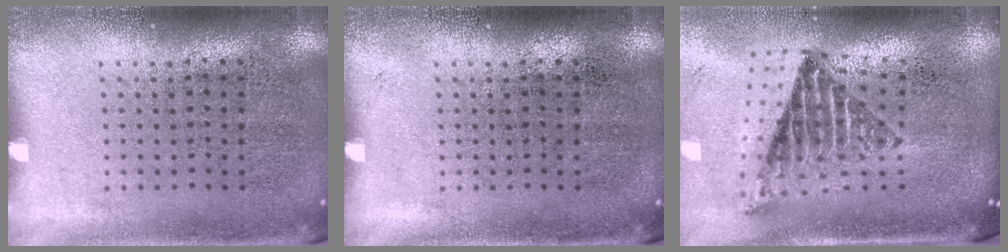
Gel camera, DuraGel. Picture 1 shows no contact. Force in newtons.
{"total": 0.0}
{"total": 1.7, "press": 1.4, "slide": 1.0}